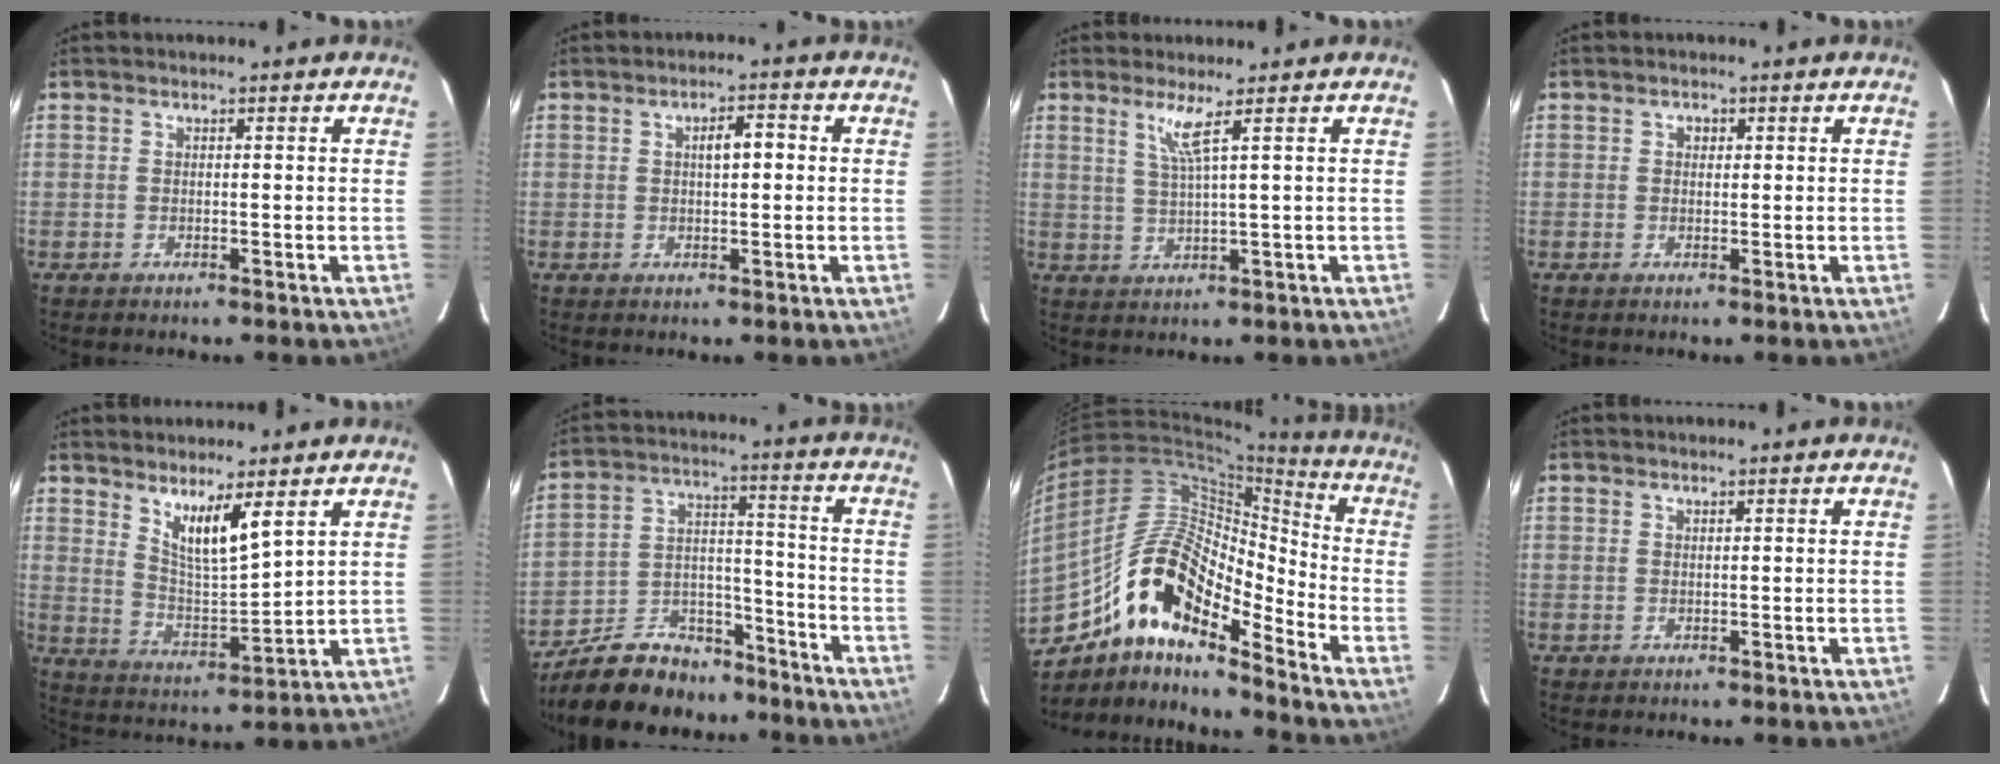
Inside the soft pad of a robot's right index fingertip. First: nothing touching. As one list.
[{"total": 3.5, "force": [0.6, 1.3, 3.2], "torque": [-0.055, 0.011, 0.011]}, {"total": 3.7, "force": [2.1, -1.1, 2.8], "torque": [-0.052, -0.010, 0.042]}, {"total": 1.3, "force": [0.3, 1.2, 0.4], "torque": [-0.006, 0.006, 0.004]}, {"total": 8.5, "force": [5.5, 1.3, 6.4], "torque": [-0.113, -0.012, 0.107]}, {"total": 15.4, "force": [-12.7, 7.4, 4.6], "torque": [-0.109, 0.040, -0.195]}, {"total": 17.3, "force": [-11.2, 5.9, 11.8], "torque": [-0.203, 0.009, -0.219]}, {"total": 0.0}]